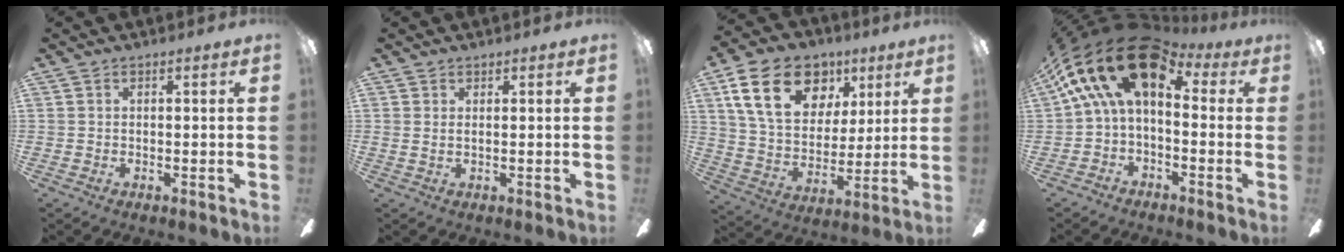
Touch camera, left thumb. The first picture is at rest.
{"total": 1.0, "force": [0.6, 0.1, 0.8], "torque": [-0.017, 0.001, 0.011]}
{"total": 21.1, "force": [9.6, 14.2, 12.1], "torque": [-0.206, -0.024, 0.173]}
{"total": 19.6, "force": [6.9, 10.1, 15.4], "torque": [-0.276, -0.026, 0.120]}